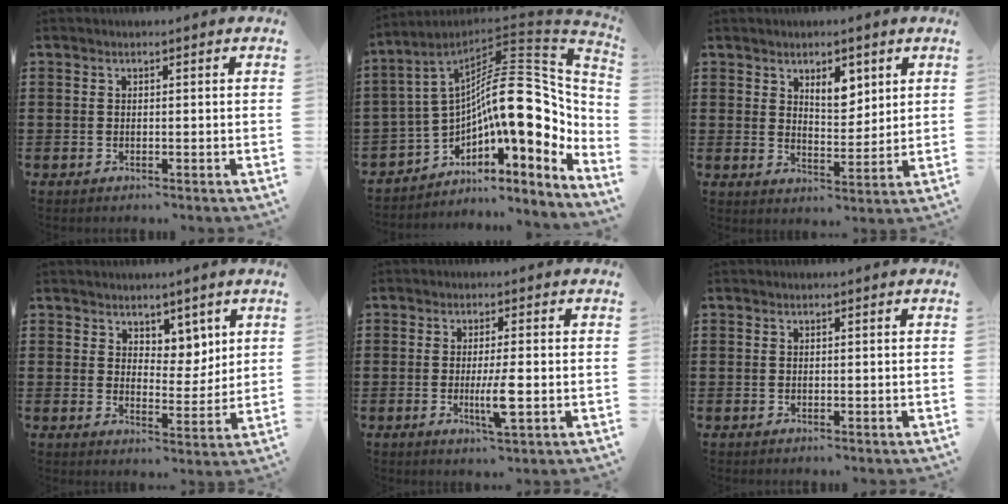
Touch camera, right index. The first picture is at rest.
{"total": 18.4, "force": [2.1, 8.4, 16.3], "torque": [-0.252, -0.013, 0.025]}
{"total": 5.2, "force": [2.9, 2.6, 3.4], "torque": [-0.051, -0.001, 0.047]}
{"total": 4.9, "force": [3.6, 3.3, 0.8], "torque": [-0.027, -0.004, 0.065]}
{"total": 5.2, "force": [-1.0, 0.5, 5.1], "torque": [-0.099, -0.012, -0.023]}
{"total": 0.0}